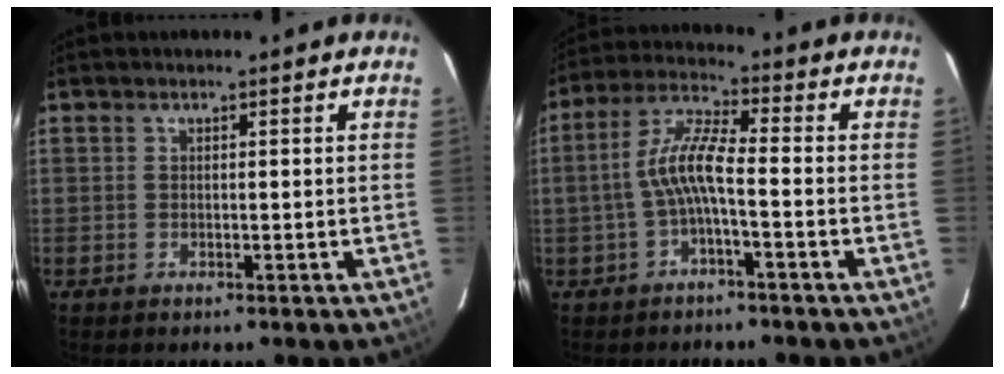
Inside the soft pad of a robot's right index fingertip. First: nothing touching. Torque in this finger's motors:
{"motor_torque": [0.98, -0.27, 0.70, 0.18]}